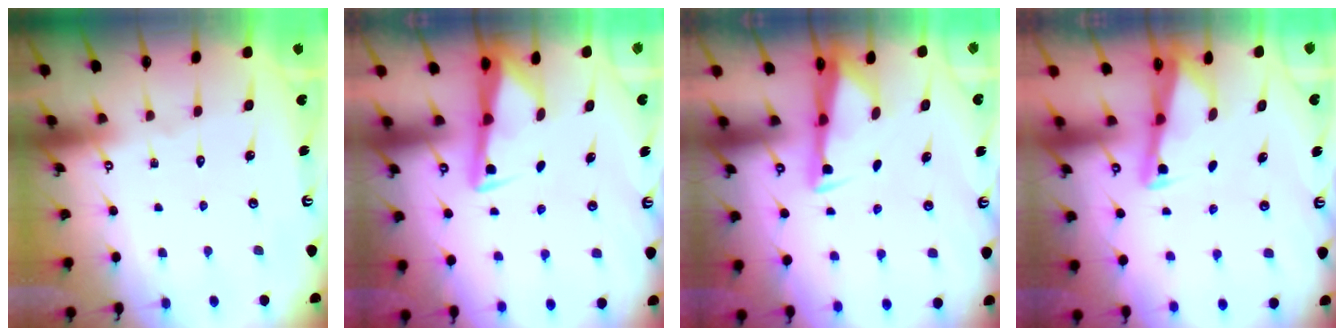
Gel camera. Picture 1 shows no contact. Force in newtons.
{"total": 3.0, "press": 3.0, "slide": 0.4}
{"total": 3.3, "press": 3.2, "slide": 0.8}
{"total": 2.5, "press": 2.5, "slide": 0.1}